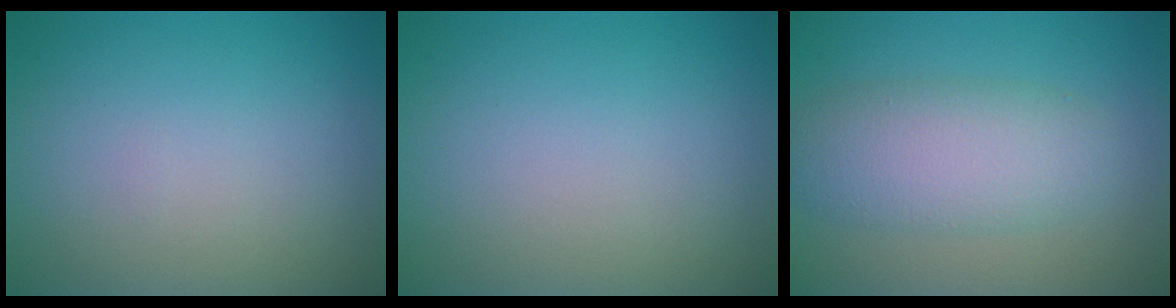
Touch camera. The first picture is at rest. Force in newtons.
{"total": 0.0}
{"total": 5.2, "press": 5.2, "slide": 0.3}